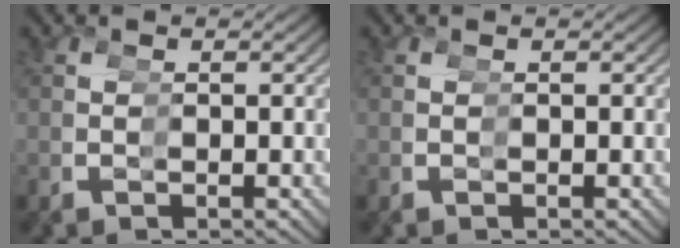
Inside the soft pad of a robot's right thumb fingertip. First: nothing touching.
{"total": 0.0}